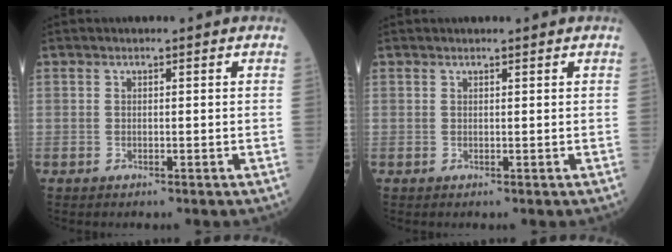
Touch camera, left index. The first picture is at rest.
{"total": 1.0, "force": [0.9, 0.1, 0.3], "torque": [-0.006, 0.007, 0.016]}